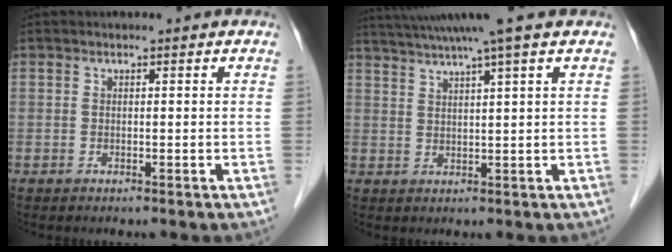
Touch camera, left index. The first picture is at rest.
{"total": 9.0, "force": [7.2, -2.1, 4.9], "torque": [-0.082, 0.021, 0.105]}